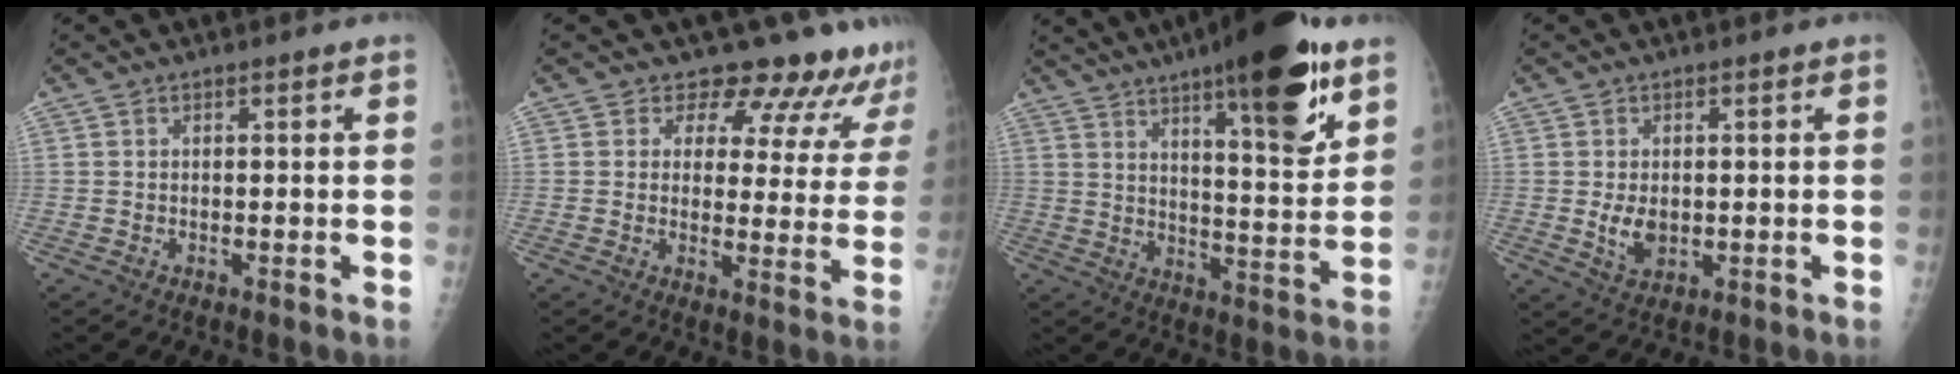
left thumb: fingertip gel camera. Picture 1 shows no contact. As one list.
[{"total": 13.6, "force": [12.6, 4.9, 1.4], "torque": [0.037, -0.091, 0.126]}, {"total": 20.9, "force": [12.0, 5.1, 16.3], "torque": [-0.218, -0.056, 0.178]}, {"total": 4.3, "force": [-0.1, 2.9, 3.1], "torque": [-0.048, -0.007, 0.006]}]